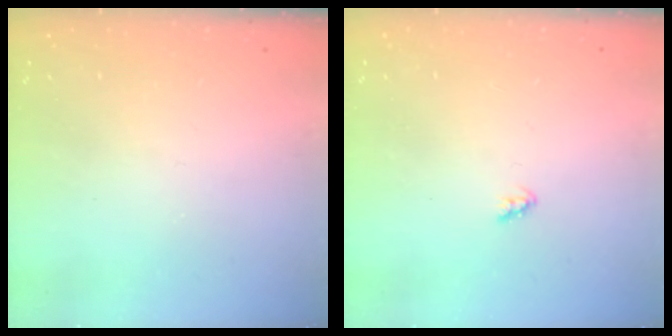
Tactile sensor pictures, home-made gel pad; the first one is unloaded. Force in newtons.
{"total": 2.5, "press": 2.5, "slide": 0.3}